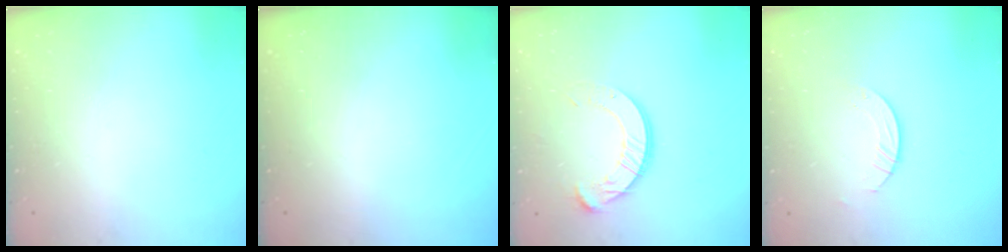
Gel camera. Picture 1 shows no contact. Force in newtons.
{"total": 0.0}
{"total": 12.2, "press": 12.1, "slide": 1.2}
{"total": 3.1, "press": 3.1, "slide": 0.2}